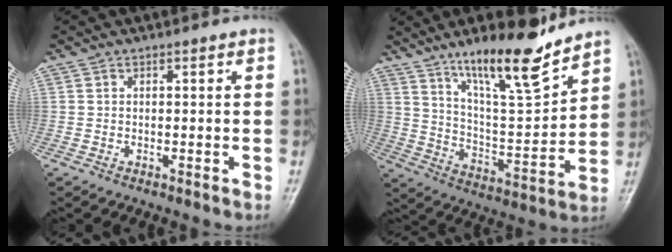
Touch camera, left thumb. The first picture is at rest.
{"total": 16.4, "force": [12.0, 3.3, 10.7], "torque": [-0.156, -0.079, 0.212]}